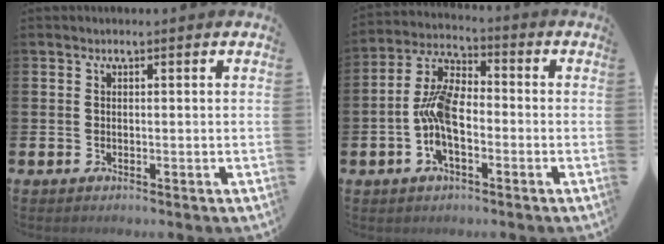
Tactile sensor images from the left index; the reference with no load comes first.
{"total": 8.6, "force": [-1.6, 4.2, 7.3], "torque": [-0.154, 0.004, -0.032]}